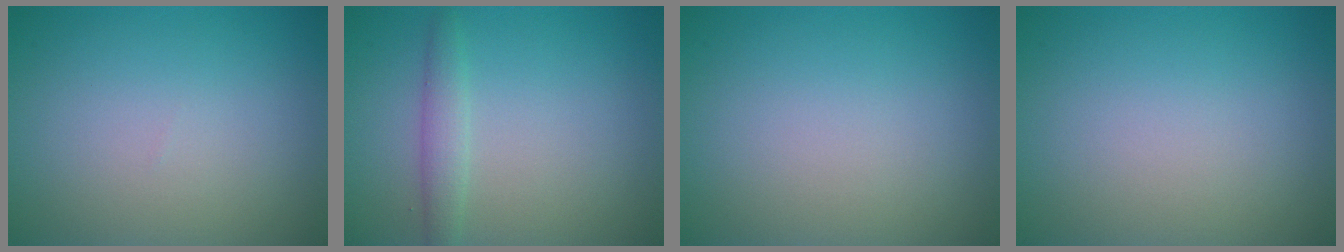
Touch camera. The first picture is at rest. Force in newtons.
{"total": 1.9, "press": 1.9, "slide": 0.0}
{"total": 0.0}
{"total": 0.0}